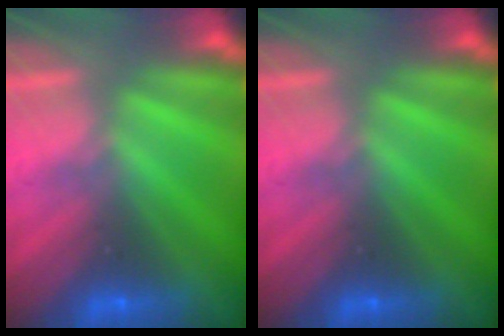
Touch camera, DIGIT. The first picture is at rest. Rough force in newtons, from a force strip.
{"total": 0.0}